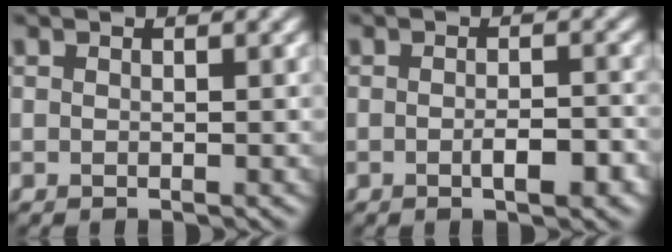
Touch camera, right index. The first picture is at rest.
{"total": 2.8, "force": [-0.9, 0.8, 2.5], "torque": [-0.041, -0.002, -0.012]}